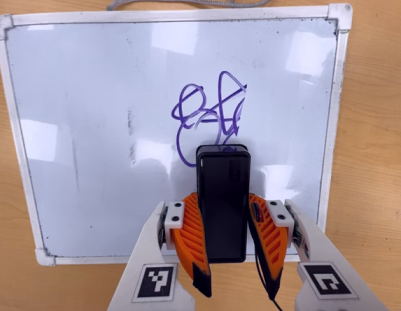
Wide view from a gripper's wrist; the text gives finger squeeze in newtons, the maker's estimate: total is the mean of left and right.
{"total": 8.5, "left": 7.4, "right": 9.6}